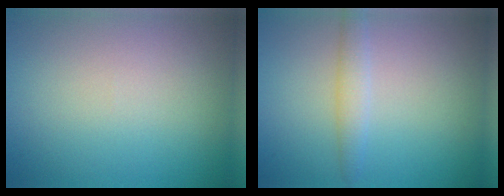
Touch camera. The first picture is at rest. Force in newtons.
{"total": 1.8, "press": 1.8, "slide": 0.0}